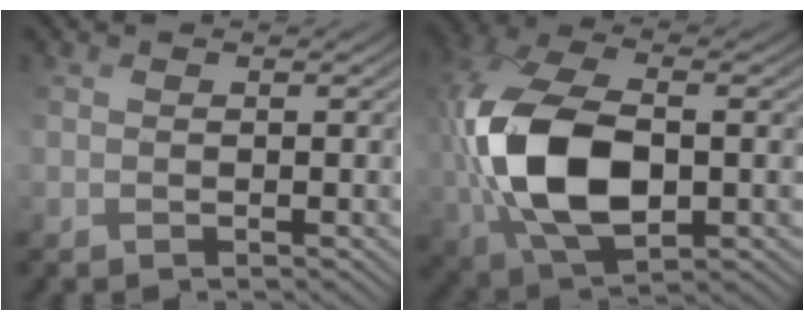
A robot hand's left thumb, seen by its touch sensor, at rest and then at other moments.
{"total": 13.8, "force": [0.0, 7.6, 11.5], "torque": [-0.271, 0.005, 0.005]}